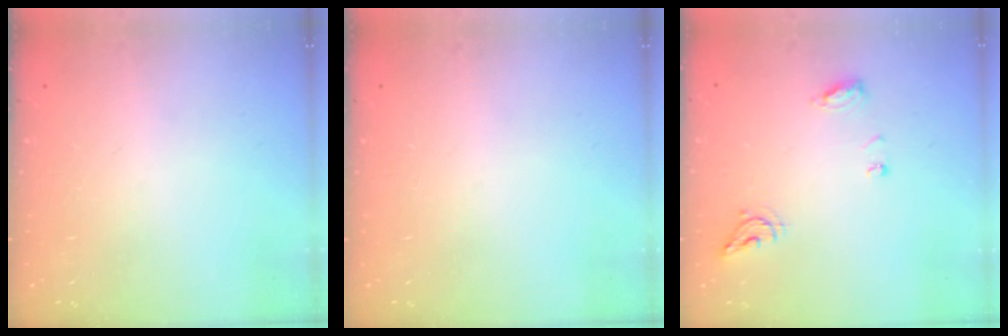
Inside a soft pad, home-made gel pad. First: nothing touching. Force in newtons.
{"total": 0.0}
{"total": 6.8, "press": 6.7, "slide": 0.7}